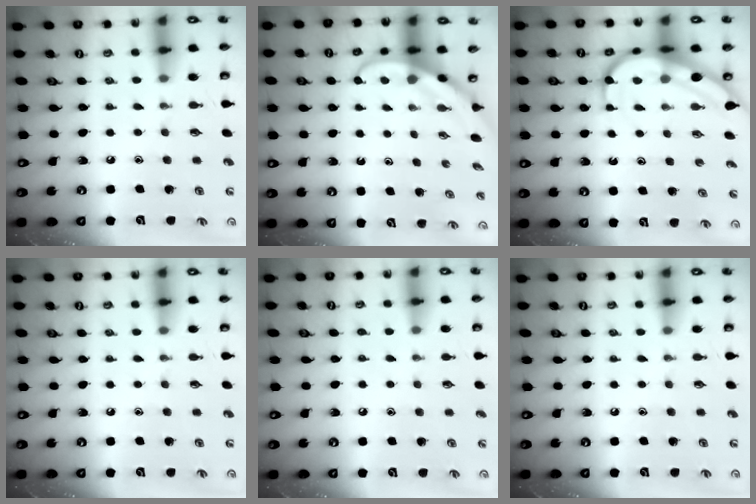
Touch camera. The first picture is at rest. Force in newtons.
{"total": 3.8, "press": 3.8, "slide": 0.3}
{"total": 8.1, "press": 8.0, "slide": 0.6}
{"total": 0.0}
{"total": 4.0, "press": 3.9, "slide": 0.6}
{"total": 0.0}